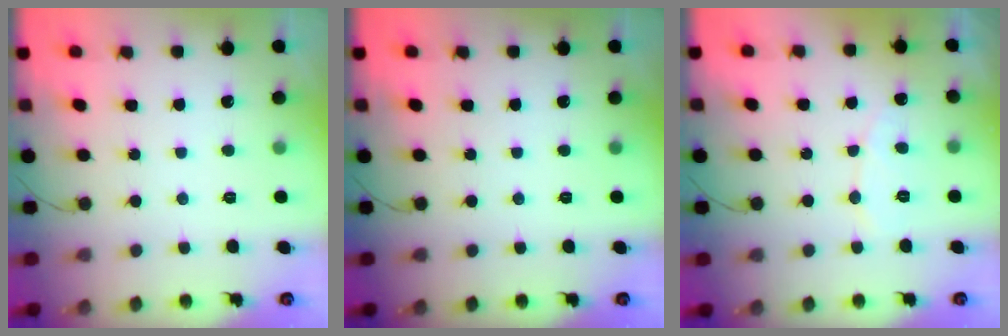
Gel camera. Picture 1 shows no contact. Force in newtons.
{"total": 0.0}
{"total": 5.4, "press": 5.4, "slide": 0.4}